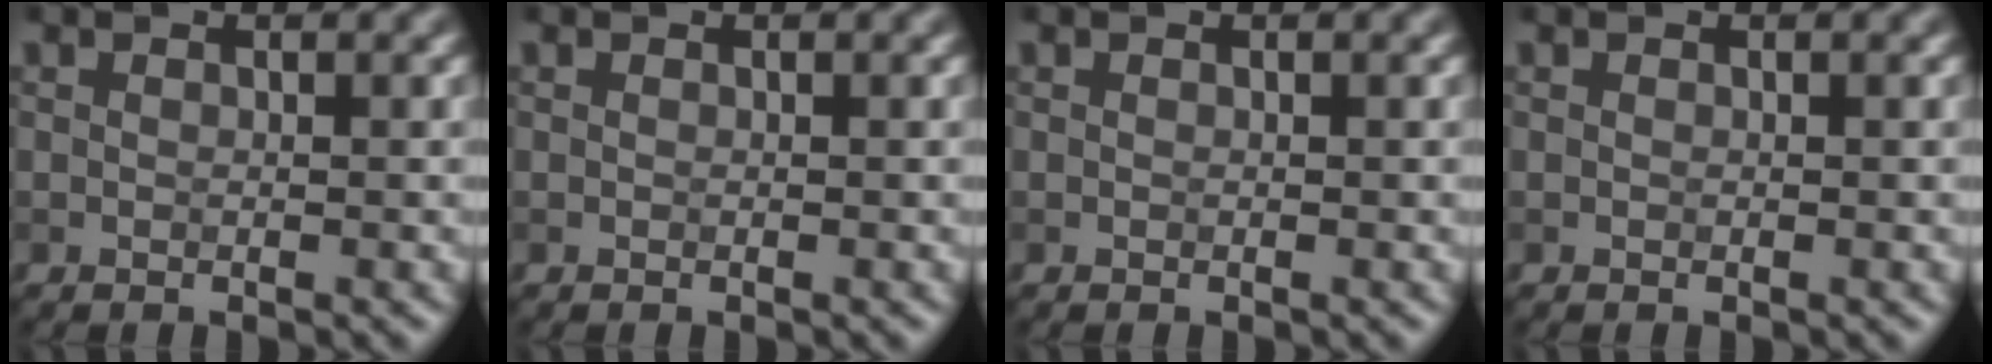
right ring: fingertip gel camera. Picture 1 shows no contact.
{"total": 0.0}
{"total": 0.0}
{"total": 0.0}